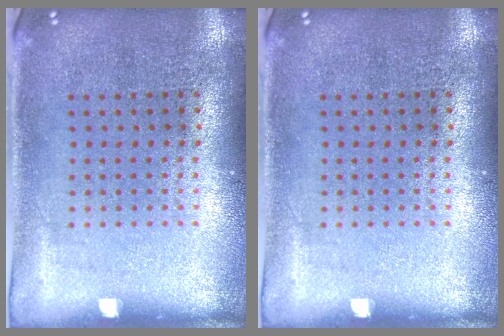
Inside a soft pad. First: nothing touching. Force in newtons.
{"total": 0.0}